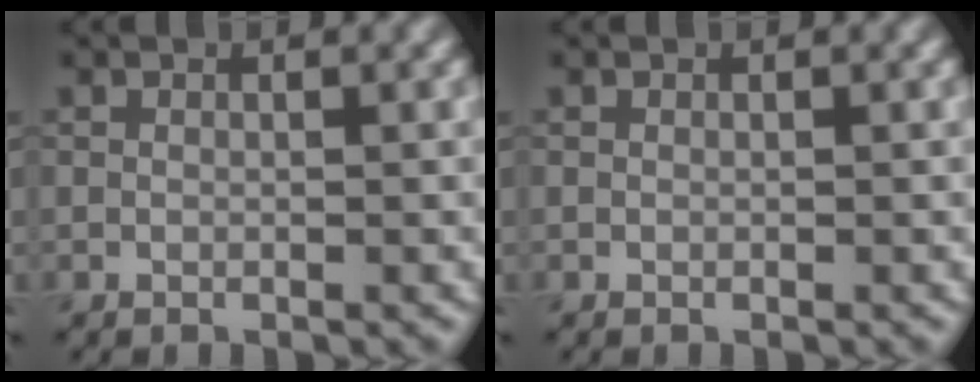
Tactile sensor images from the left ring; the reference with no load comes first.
{"total": 0.0}